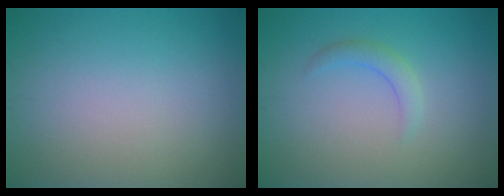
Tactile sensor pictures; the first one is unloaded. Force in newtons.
{"total": 1.5, "press": 1.5, "slide": 0.1}